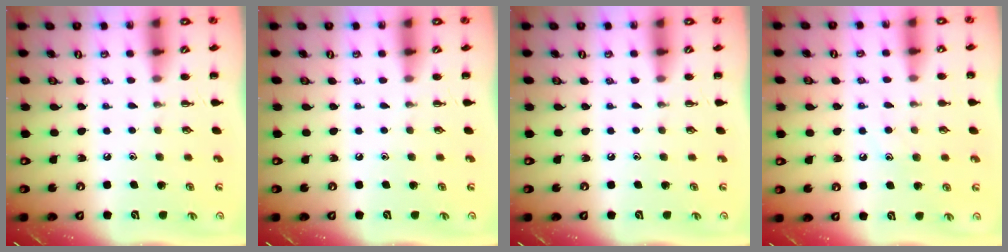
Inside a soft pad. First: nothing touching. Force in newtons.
{"total": 0.0}
{"total": 0.0}
{"total": 7.4, "press": 7.3, "slide": 1.3}